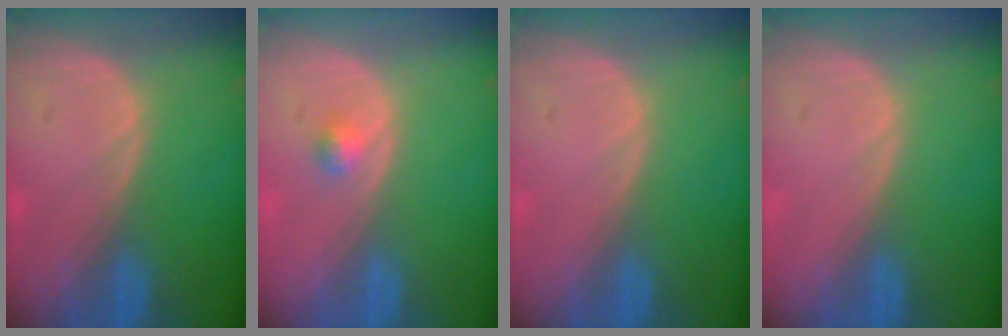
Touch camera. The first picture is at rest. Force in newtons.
{"total": 1.7, "press": 1.4, "slide": 0.8}
{"total": 0.0}
{"total": 0.0}